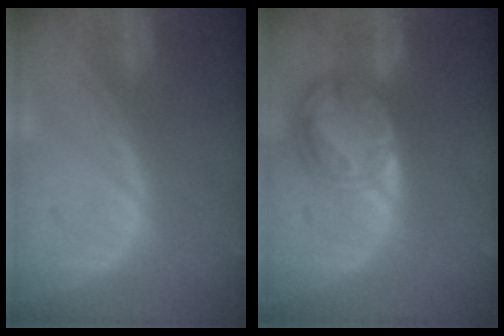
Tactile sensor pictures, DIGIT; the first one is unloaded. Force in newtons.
{"total": 8.7, "press": 7.5, "slide": 4.6}